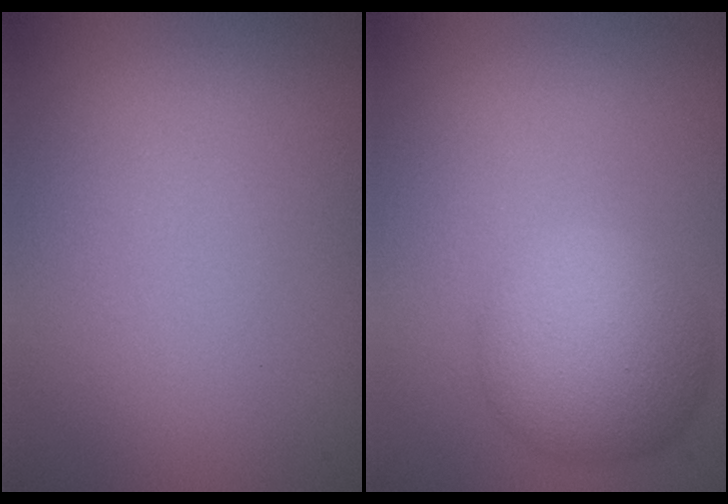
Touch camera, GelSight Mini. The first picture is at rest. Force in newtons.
{"total": 6.2, "press": 6.2, "slide": 0.1}